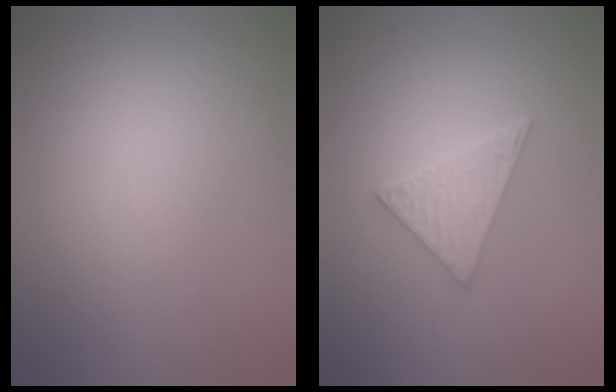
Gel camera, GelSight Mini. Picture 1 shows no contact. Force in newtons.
{"total": 2.9, "press": 2.8, "slide": 0.5}